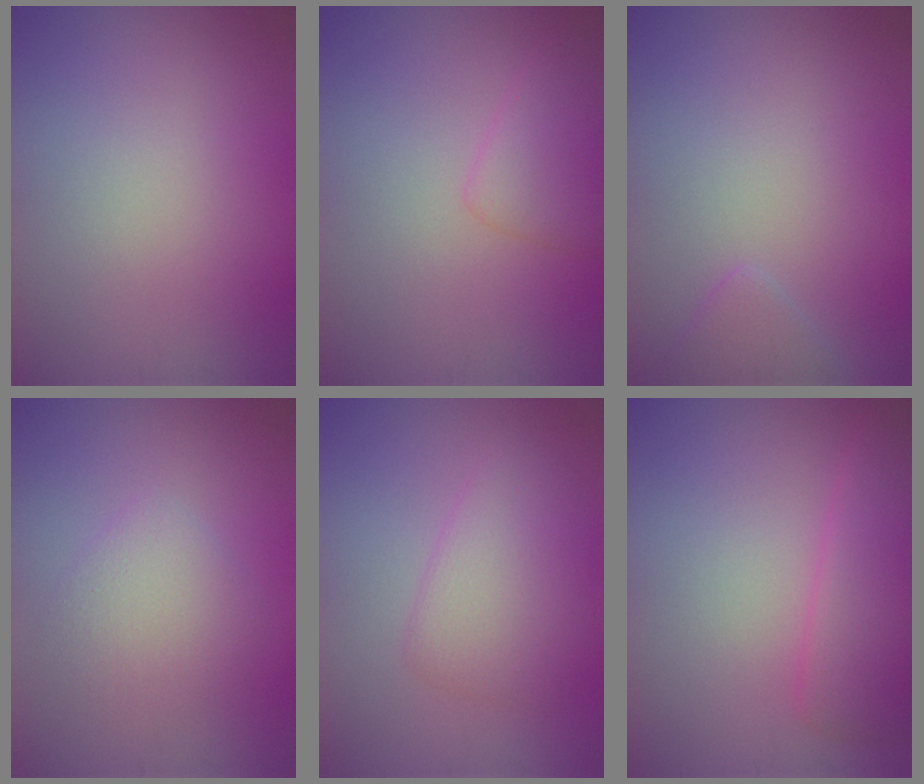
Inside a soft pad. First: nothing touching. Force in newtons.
{"total": 2.6, "press": 2.6, "slide": 0.1}
{"total": 1.4, "press": 1.4, "slide": 0.1}
{"total": 2.9, "press": 2.9, "slide": 0.2}
{"total": 3.5, "press": 3.5, "slide": 0.0}
{"total": 4.2, "press": 4.2, "slide": 0.1}